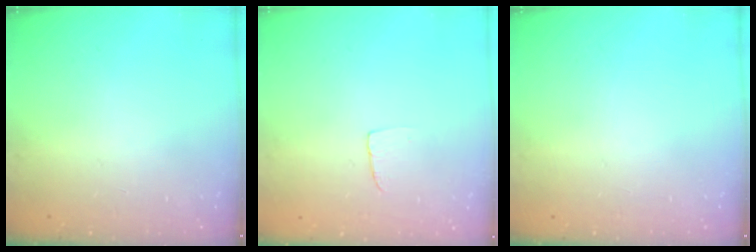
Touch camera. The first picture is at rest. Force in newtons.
{"total": 2.4, "press": 2.4, "slide": 0.1}
{"total": 0.0}